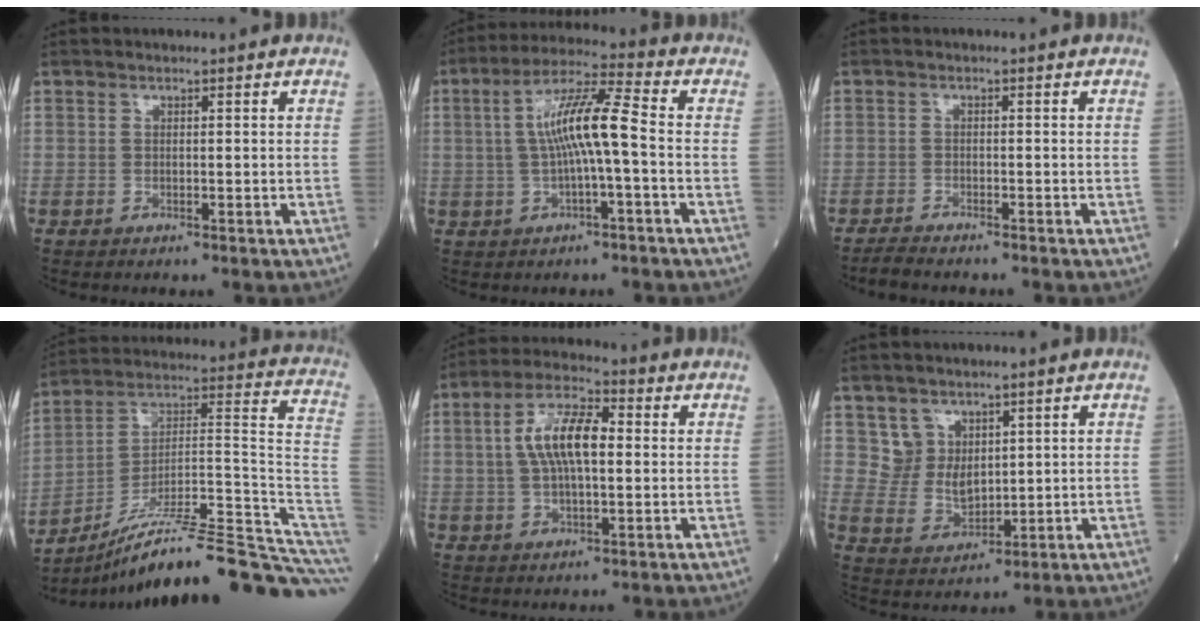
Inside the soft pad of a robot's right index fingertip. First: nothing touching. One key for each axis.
{"total": 9.5, "fx": -0.2, "fy": 0.7, "fz": 9.4, "tx": -0.175, "ty": 0.021, "tz": -0.009}
{"total": 2.5, "fx": -2.4, "fy": 0.1, "fz": 0.8, "tx": -0.018, "ty": -0.008, "tz": -0.043}
{"total": 25.1, "fx": -19.4, "fy": 1.0, "fz": 15.9, "tx": -0.139, "ty": 0.046, "tz": -0.298}
{"total": 9.4, "fx": 1.1, "fy": 3.2, "fz": 8.7, "tx": -0.174, "ty": 0.020, "tz": 0.017}
{"total": 5.1, "fx": 2.8, "fy": 3.9, "fz": 1.7, "tx": -0.036, "ty": 0.000, "tz": 0.068}